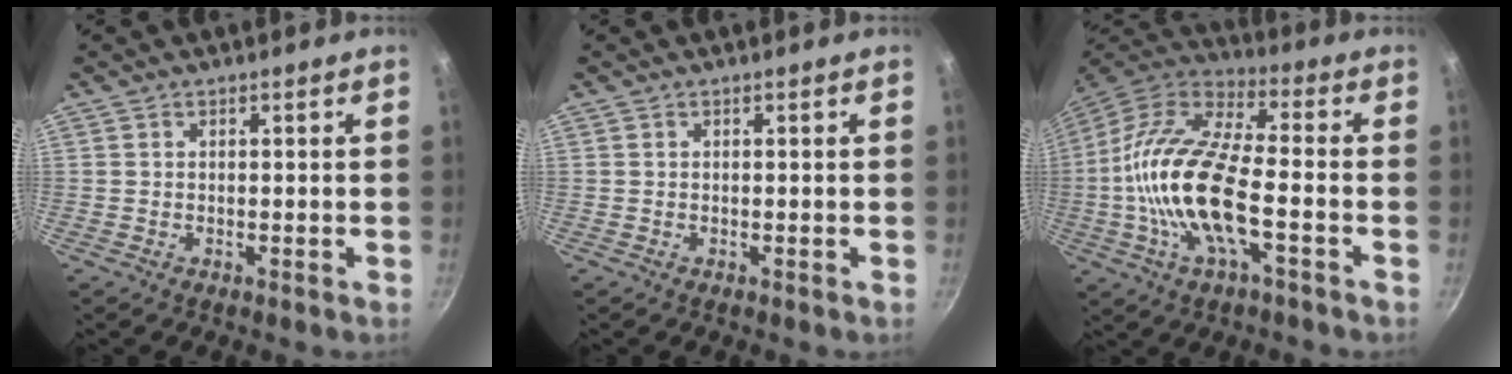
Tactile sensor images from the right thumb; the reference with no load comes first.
{"total": 0.0}
{"total": 19.7, "force": [-3.9, 7.8, 17.7], "torque": [-0.347, 0.034, -0.089]}